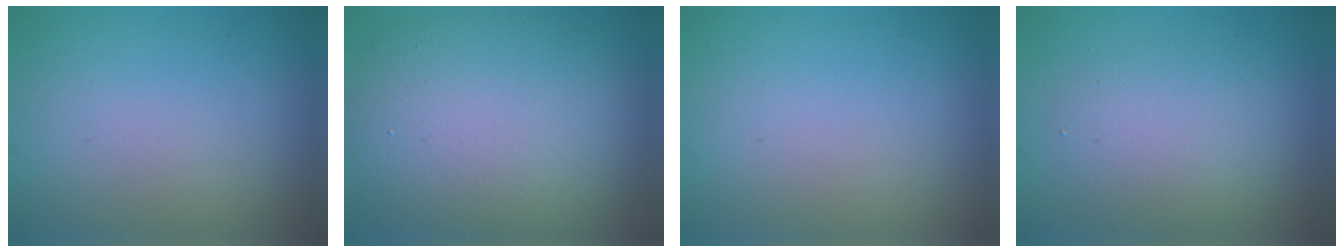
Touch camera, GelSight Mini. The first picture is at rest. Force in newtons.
{"total": 12.3, "press": 12.3, "slide": 0.6}
{"total": 0.0}
{"total": 4.2, "press": 4.2, "slide": 0.1}